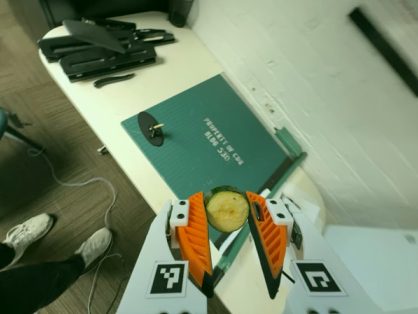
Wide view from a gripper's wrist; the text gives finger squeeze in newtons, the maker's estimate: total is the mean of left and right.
{"total": 8.9, "left": 8.5, "right": 9.3}